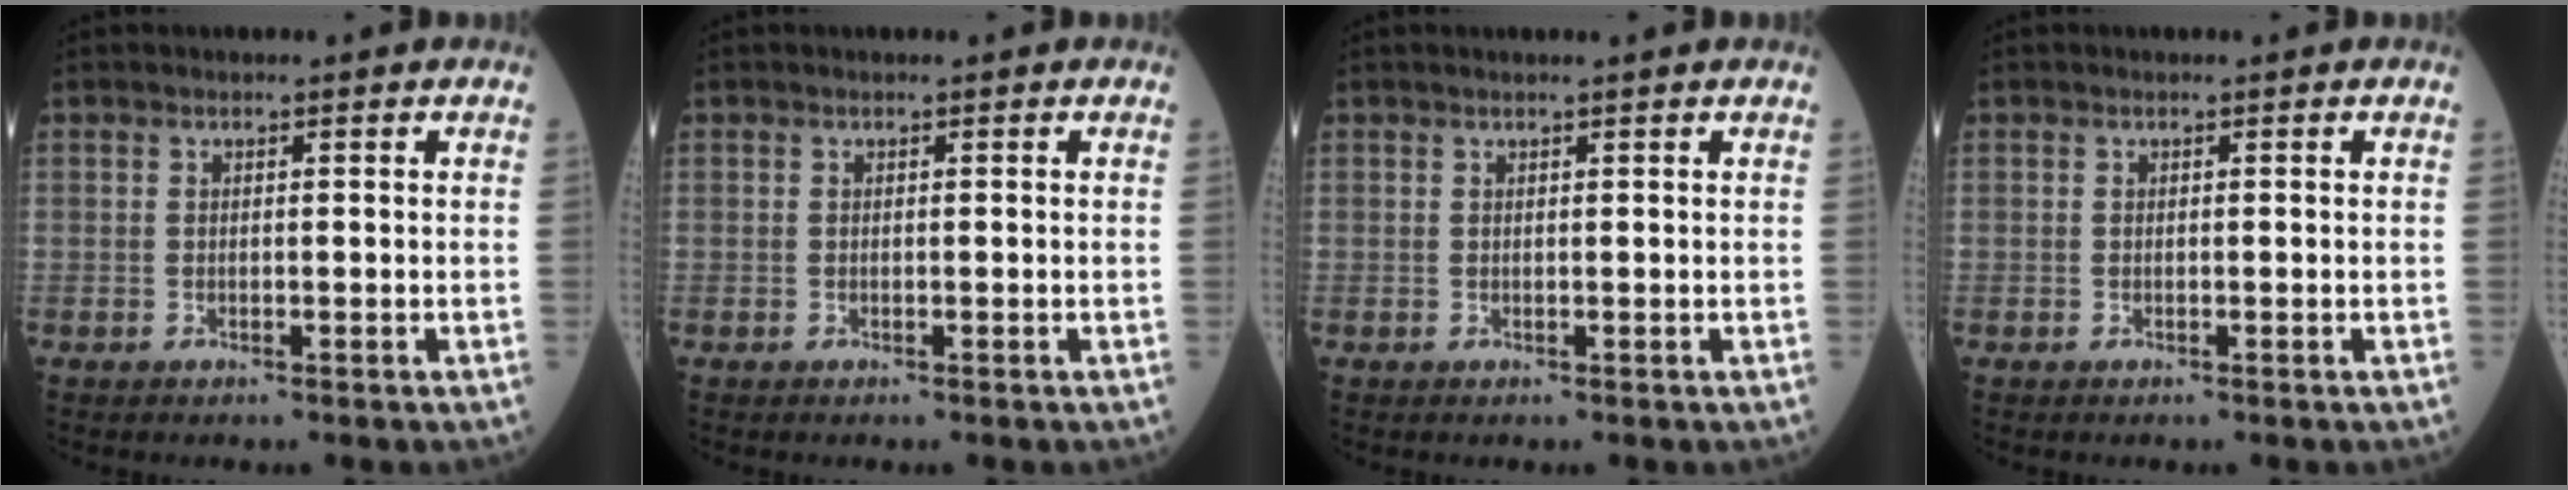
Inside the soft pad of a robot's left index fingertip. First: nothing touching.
{"total": 0.0}
{"total": 1.4, "force": [1.2, -0.3, 0.6], "torque": [-0.011, 0.006, 0.021]}
{"total": 0.0}